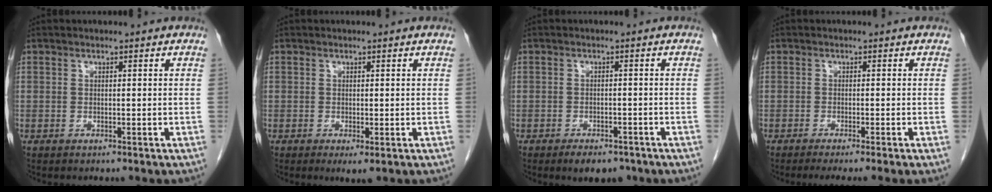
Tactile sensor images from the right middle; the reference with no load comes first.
{"total": 1.7, "force": [-0.5, 0.4, 1.6], "torque": [-0.024, -0.006, -0.004]}
{"total": 5.0, "force": [-3.8, 2.2, 2.4], "torque": [-0.032, -0.003, -0.050]}
{"total": 5.0, "force": [-3.8, -0.8, 3.1], "torque": [-0.035, -0.012, -0.060]}